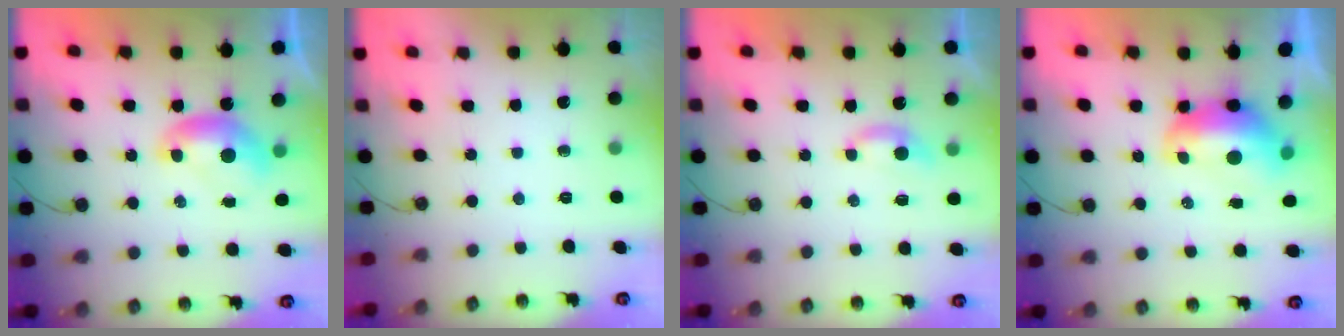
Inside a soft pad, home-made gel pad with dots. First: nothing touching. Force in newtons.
{"total": 0.0}
{"total": 3.3, "press": 3.3, "slide": 0.4}
{"total": 2.7, "press": 2.5, "slide": 1.1}